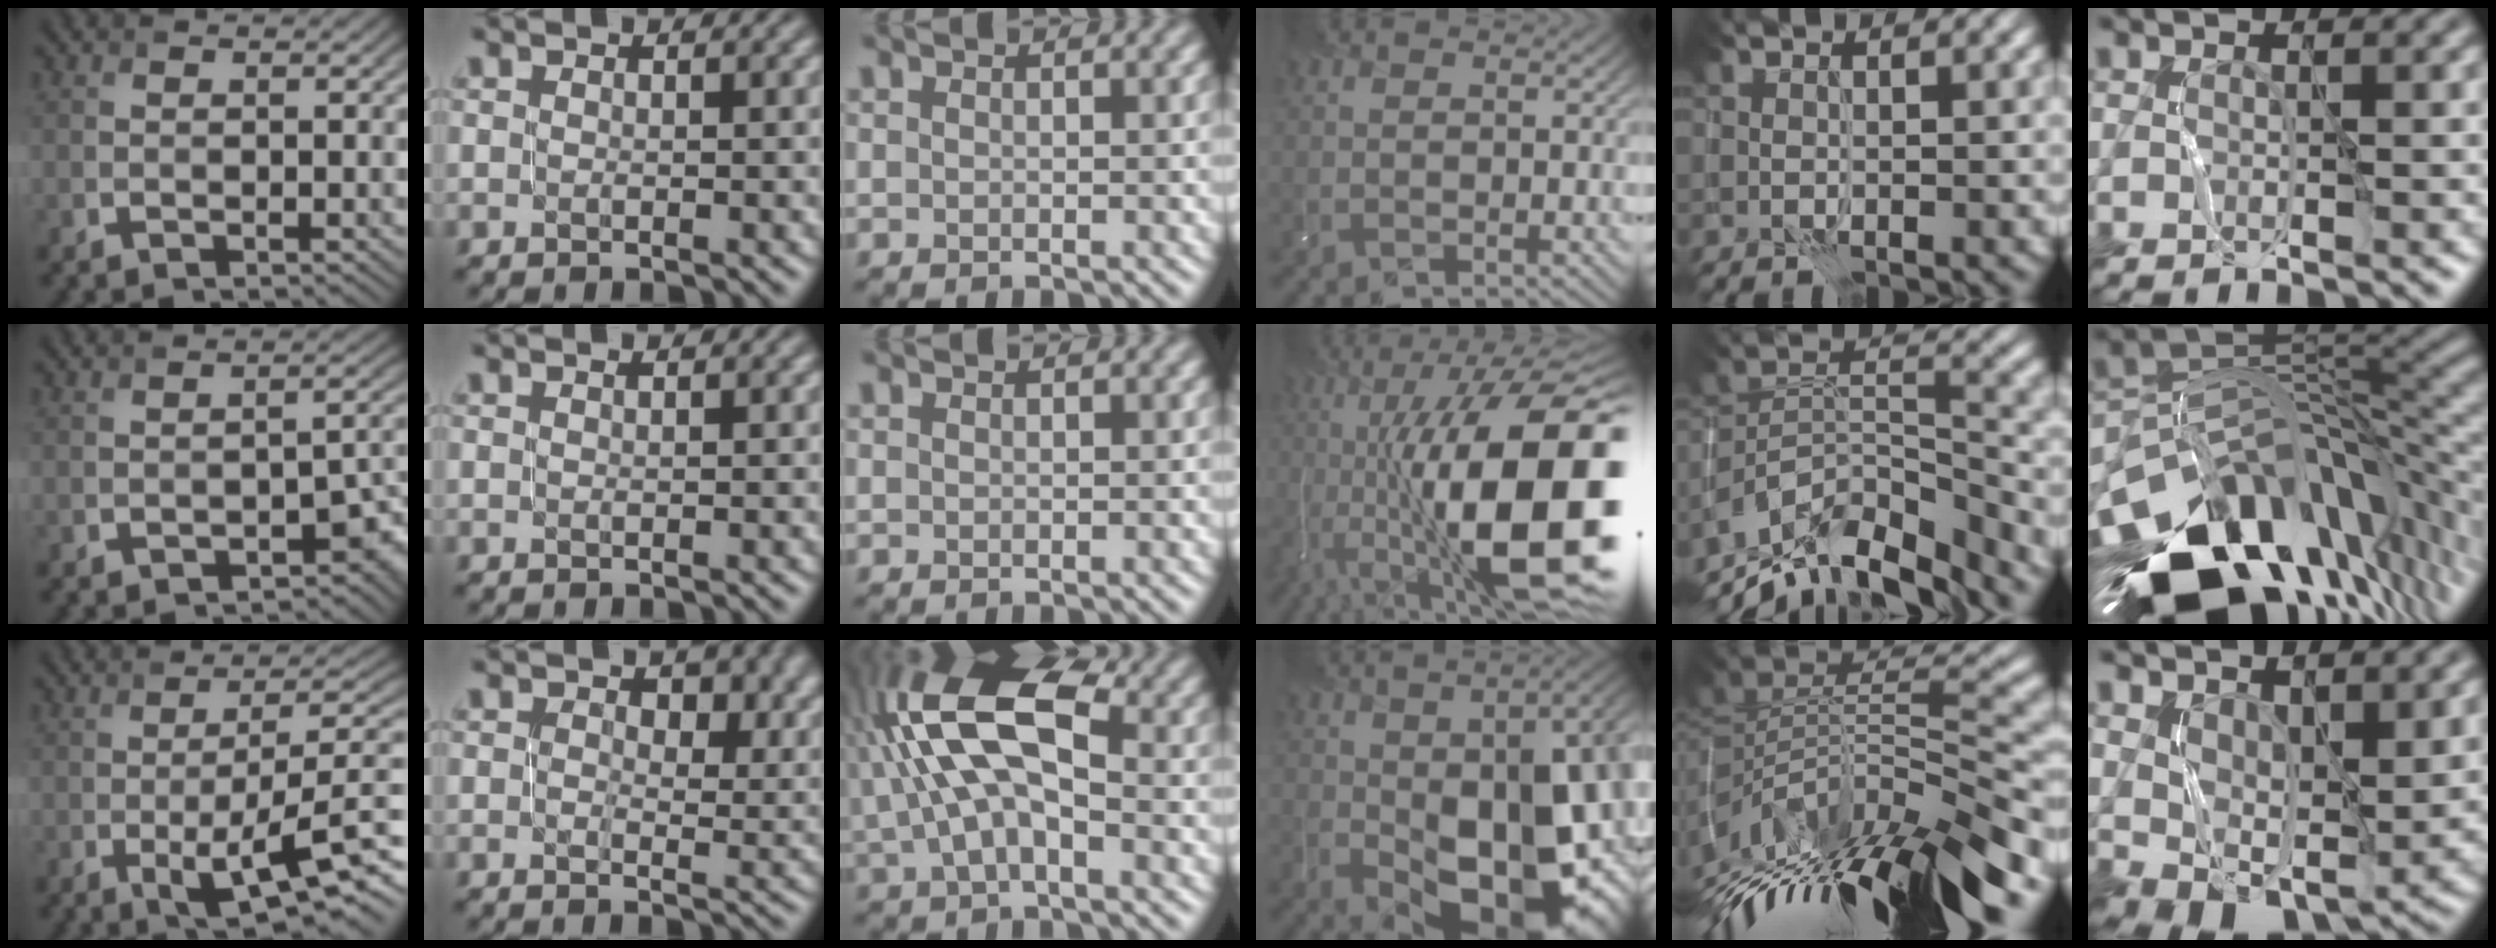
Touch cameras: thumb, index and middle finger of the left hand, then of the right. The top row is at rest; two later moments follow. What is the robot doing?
{"motion": "close", "object": "stapler"}